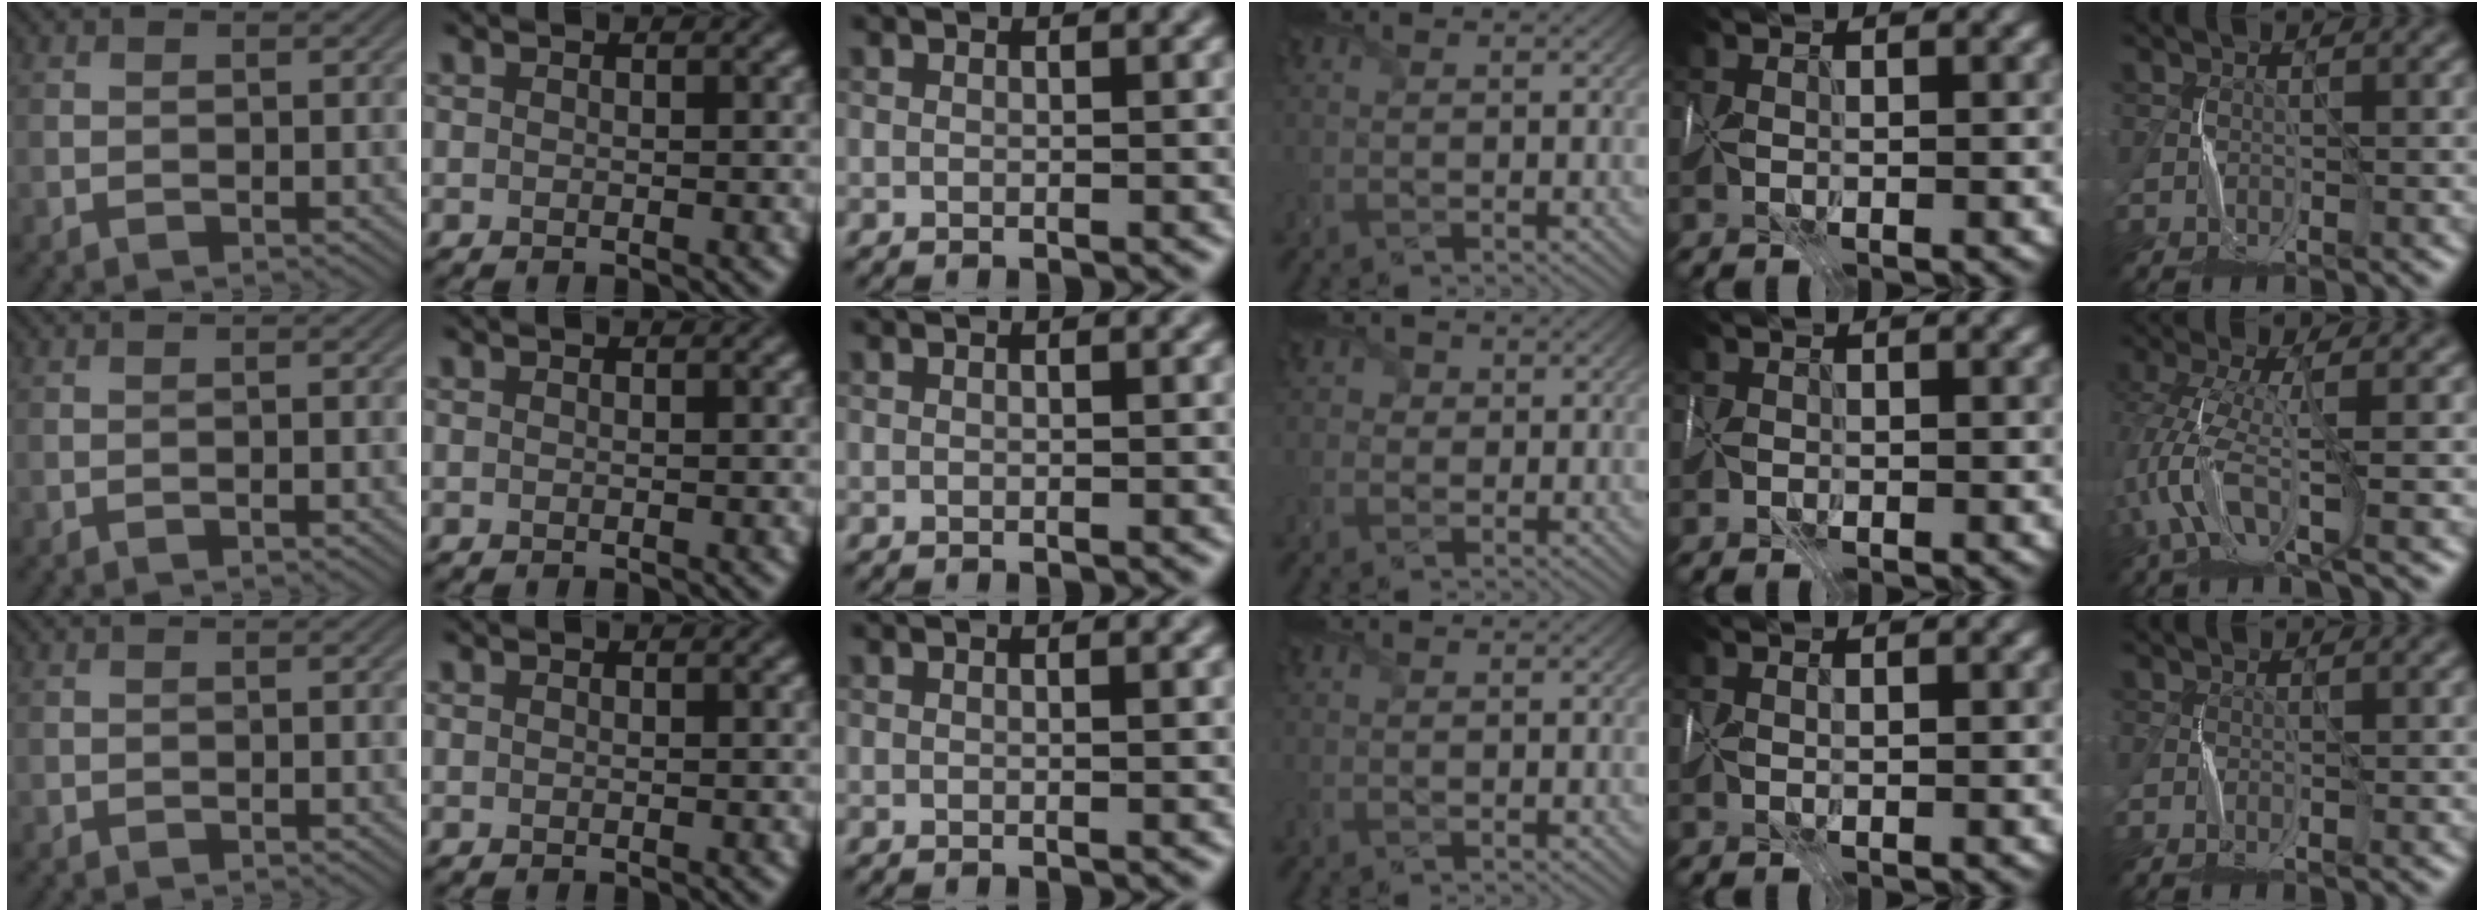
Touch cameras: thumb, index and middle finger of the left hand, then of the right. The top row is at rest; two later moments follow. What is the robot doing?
{"motion": "wrap", "object": "scarf"}